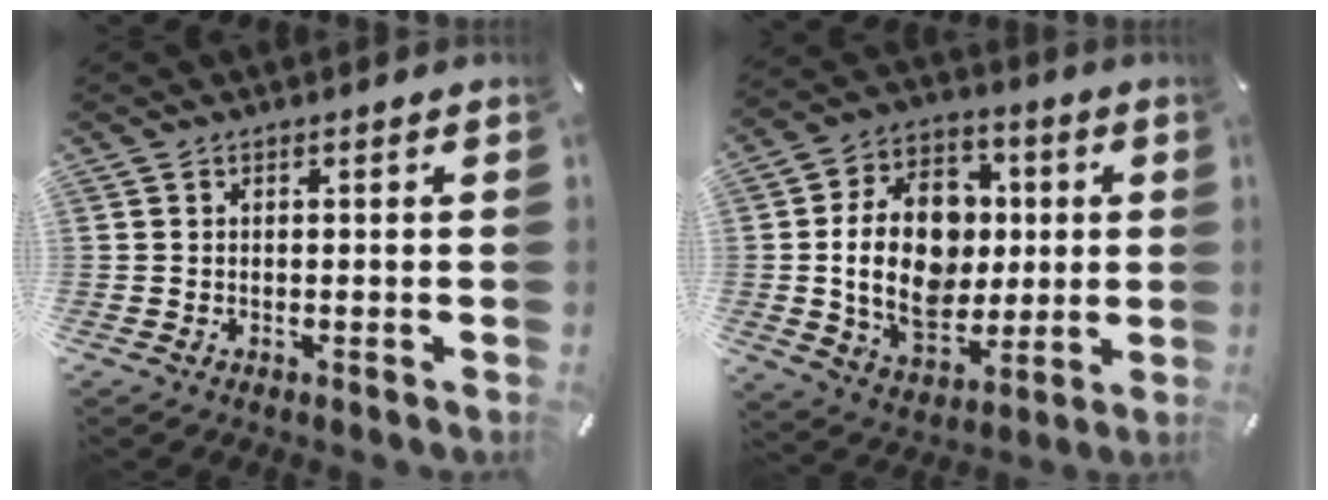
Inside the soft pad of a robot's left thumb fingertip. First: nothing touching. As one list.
[{"total": 18.9, "force": [0.4, 14.8, 11.8], "torque": [-0.224, 0.004, 0.015]}]